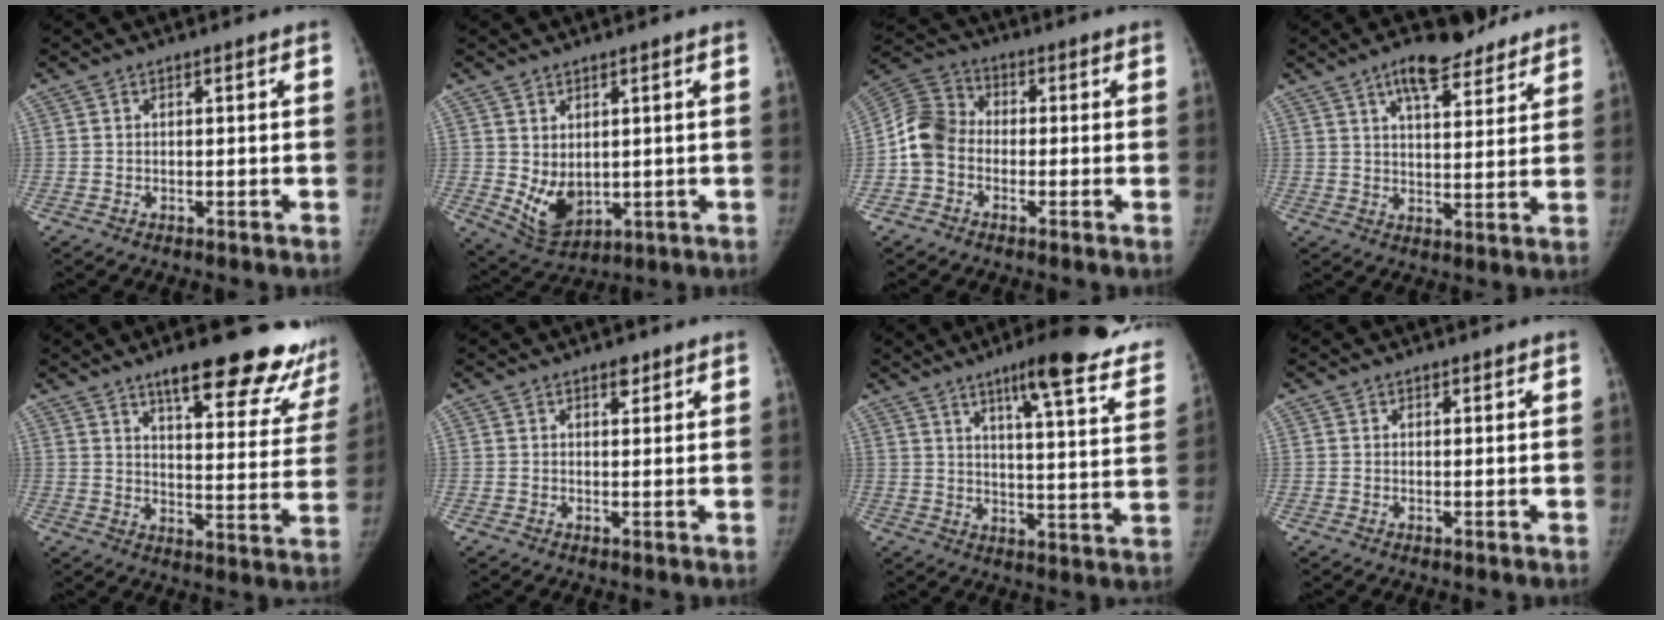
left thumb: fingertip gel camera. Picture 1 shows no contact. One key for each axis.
{"total": 7.3, "fx": 0.4, "fy": 5.0, "fz": 5.3, "tx": -0.076, "ty": -0.021, "tz": 0.032}
{"total": 8.5, "fx": -1.6, "fy": 6.9, "fz": 4.6, "tx": -0.081, "ty": 0.027, "tz": -0.046}
{"total": 11.4, "fx": 7.8, "fy": 4.4, "fz": 6.9, "tx": -0.076, "ty": -0.033, "tz": 0.118}
{"total": 22.0, "fx": 16.2, "fy": 6.1, "fz": 13.5, "tx": -0.131, "ty": -0.088, "tz": 0.208}
{"total": 2.1, "fx": 1.4, "fy": 1.1, "fz": 1.0, "tx": -0.003, "ty": -0.007, "tz": 0.019}
{"total": 22.5, "fx": 15.7, "fy": 3.9, "fz": 15.7, "tx": -0.181, "ty": -0.061, "tz": 0.199}
{"total": 0.8, "fx": 0.6, "fy": 0.4, "fz": 0.1, "tx": 0.010, "ty": -0.005, "tz": 0.006}